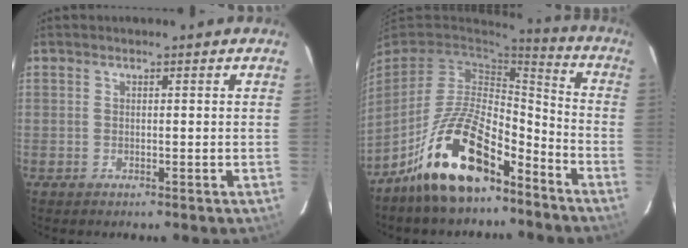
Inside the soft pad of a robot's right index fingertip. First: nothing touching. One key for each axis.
{"total": 17.7, "fx": -11.3, "fy": 7.2, "fz": 11.4, "tx": -0.228, "ty": 0.011, "tz": -0.199}